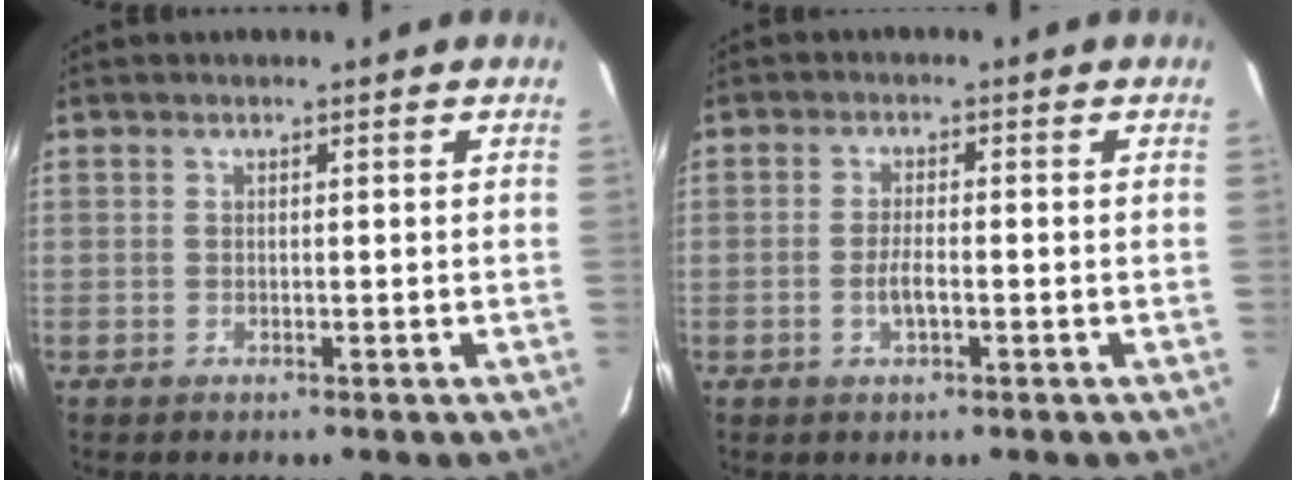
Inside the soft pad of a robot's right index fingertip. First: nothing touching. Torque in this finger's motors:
{"motor_torque": [0.14, -0.08, 0.17, 0.05]}